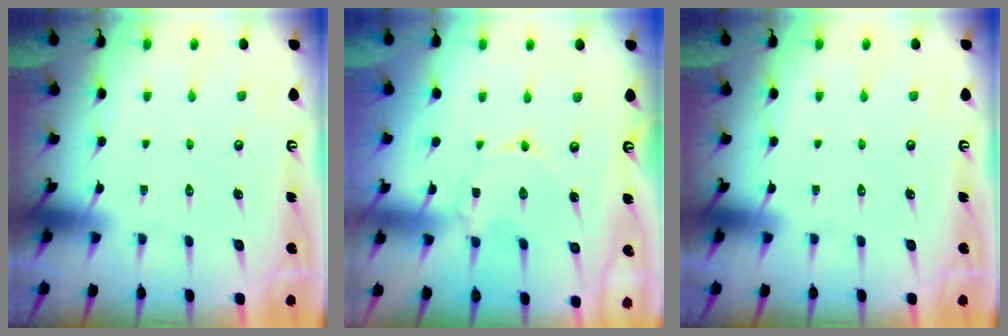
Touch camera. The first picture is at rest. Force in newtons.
{"total": 0.0}
{"total": 0.0}